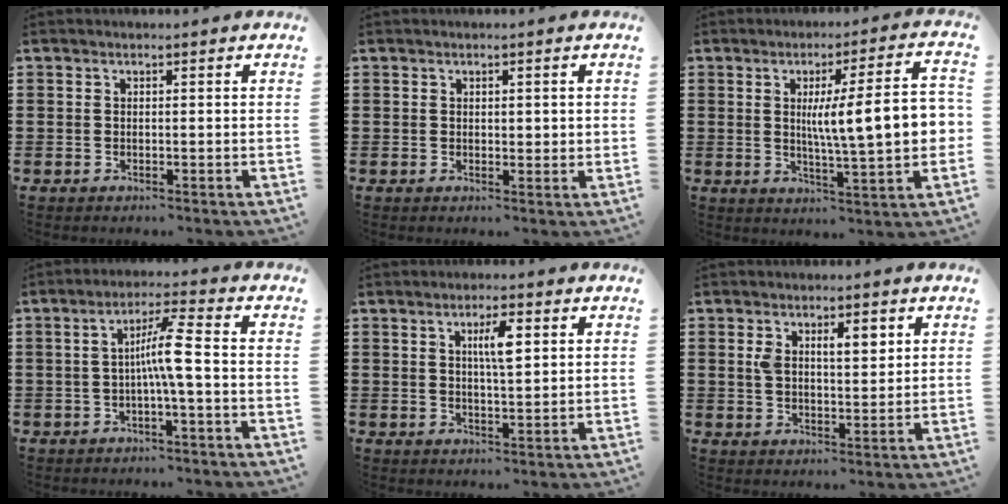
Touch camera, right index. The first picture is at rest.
{"total": 0.8, "force": [0.3, 0.4, 0.6], "torque": [-0.012, 0.005, 0.004]}
{"total": 11.7, "force": [1.1, 1.7, 11.5], "torque": [-0.181, -0.005, 0.010]}
{"total": 6.0, "force": [-0.8, 0.0, 5.9], "torque": [-0.110, 0.000, -0.022]}
{"total": 4.7, "force": [1.5, 1.1, 4.3], "torque": [-0.074, 0.003, 0.018]}
{"total": 4.5, "force": [1.6, 2.0, 3.7], "torque": [-0.064, 0.003, 0.023]}